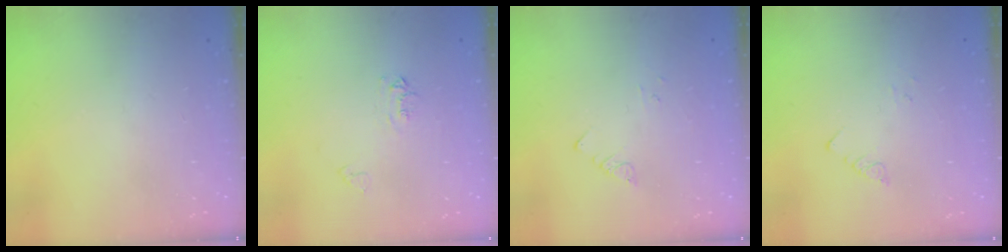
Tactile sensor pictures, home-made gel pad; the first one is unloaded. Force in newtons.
{"total": 5.0, "press": 5.0, "slide": 0.6}
{"total": 1.8, "press": 1.8, "slide": 0.2}
{"total": 1.3, "press": 1.2, "slide": 0.1}